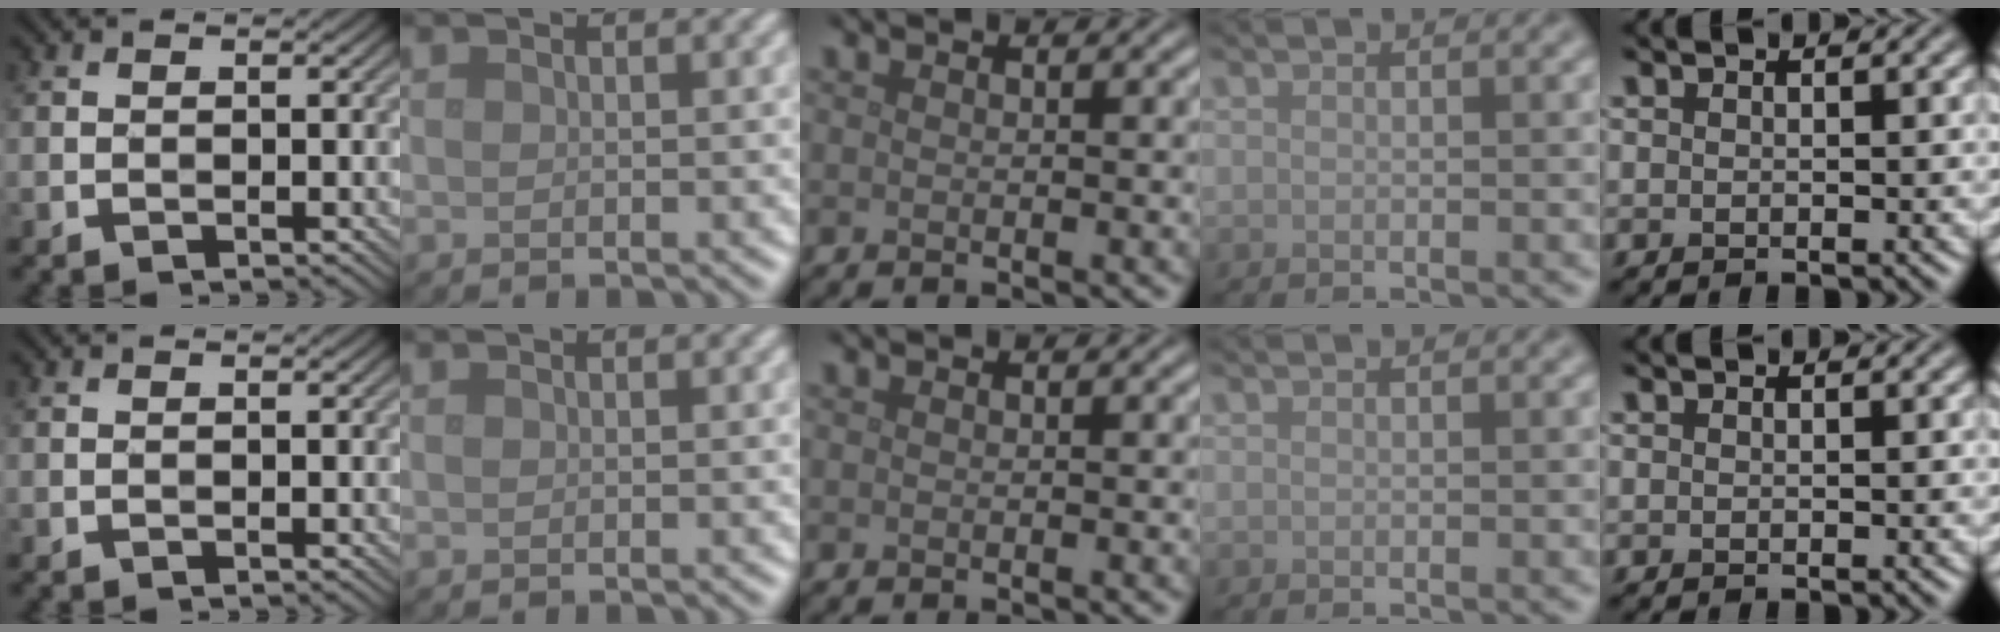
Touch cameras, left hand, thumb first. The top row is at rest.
{}